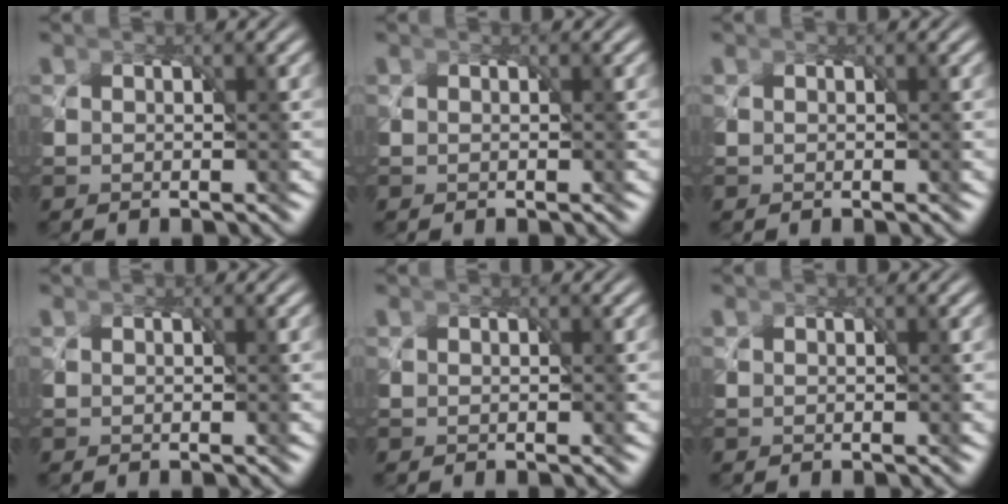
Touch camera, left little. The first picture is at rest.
{"total": 0.0}
{"total": 0.0}
{"total": 0.0}
{"total": 0.0}
{"total": 0.0}